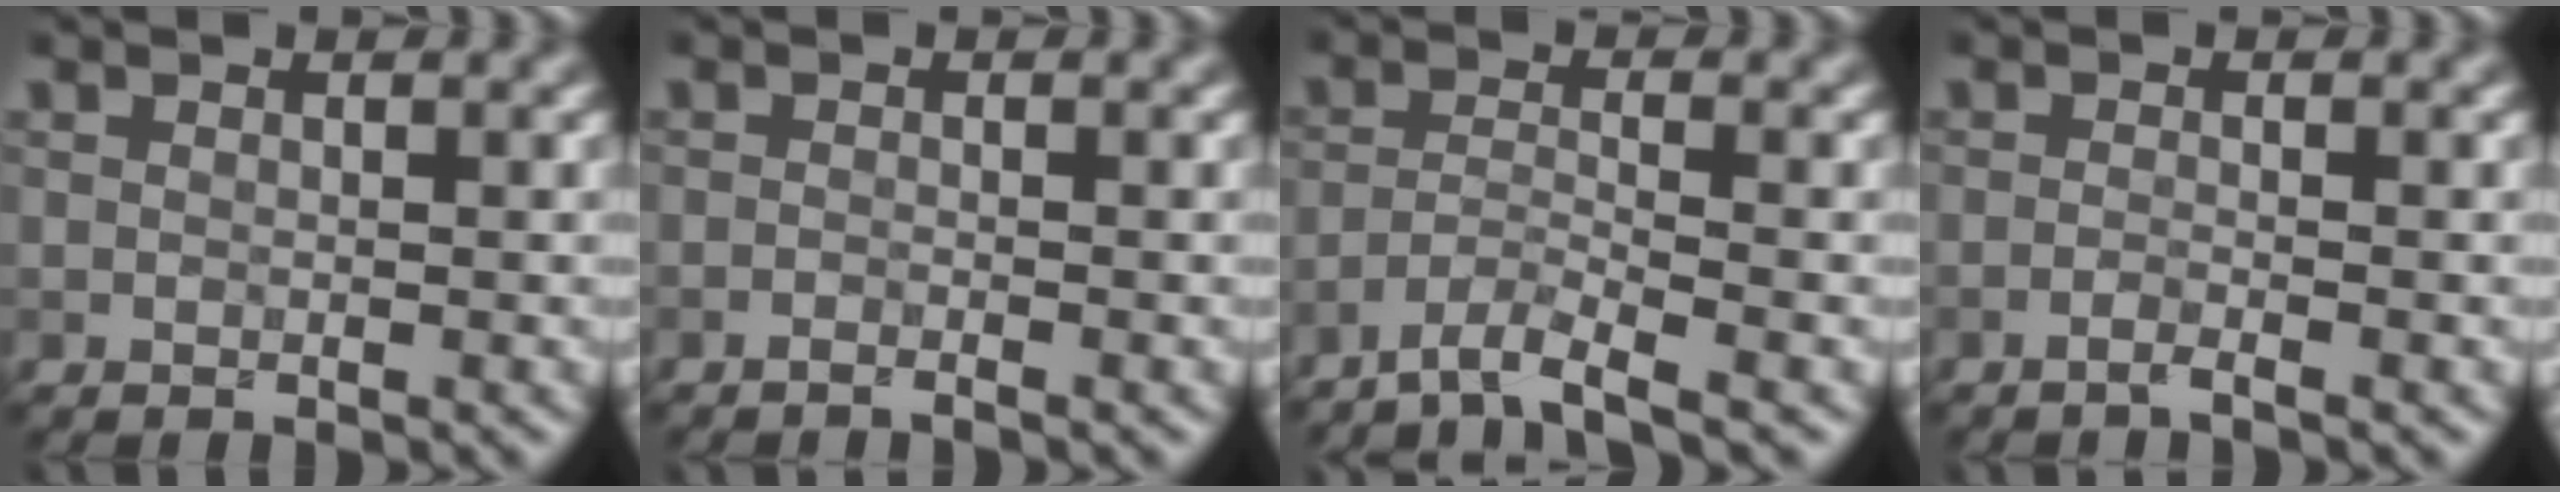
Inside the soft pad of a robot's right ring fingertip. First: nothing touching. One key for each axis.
{"total": 0.8, "fx": -0.7, "fy": 0.0, "fz": 0.5, "tx": -0.011, "ty": -0.001, "tz": -0.017}
{"total": 3.5, "fx": -2.9, "fy": 0.3, "fz": 1.9, "tx": -0.034, "ty": 0.000, "tz": -0.065}
{"total": 1.0, "fx": -0.7, "fy": 0.1, "fz": 0.7, "tx": -0.010, "ty": 0.000, "tz": -0.021}